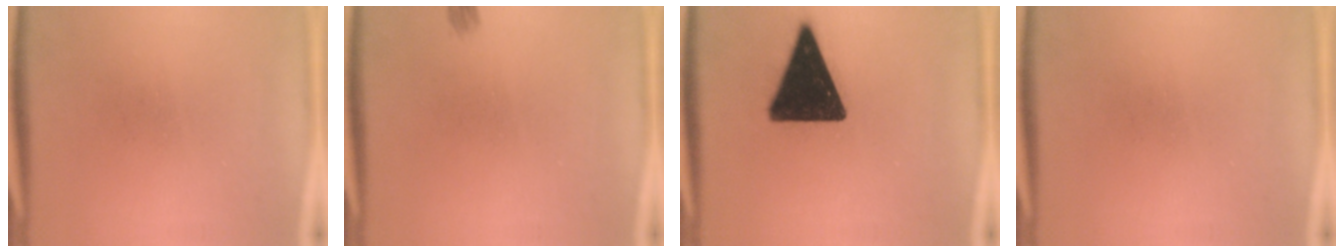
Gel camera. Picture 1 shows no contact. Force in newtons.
{"total": 1.0}
{"total": 17.2}
{"total": 0.0}